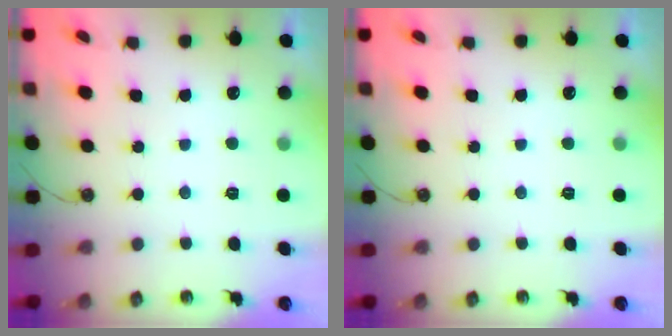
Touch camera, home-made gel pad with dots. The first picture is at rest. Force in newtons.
{"total": 0.0}